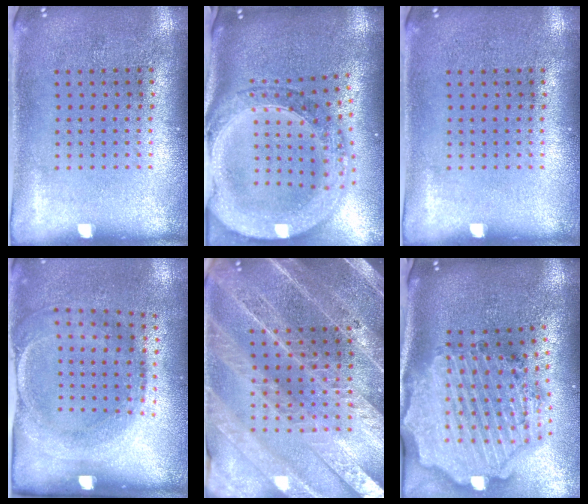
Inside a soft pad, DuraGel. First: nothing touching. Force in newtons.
{"total": 2.8, "press": 2.3, "slide": 1.6}
{"total": 0.0}
{"total": 1.8, "press": 1.2, "slide": 1.4}
{"total": 4.4, "press": 3.9, "slide": 2.1}
{"total": 4.1, "press": 3.3, "slide": 2.4}